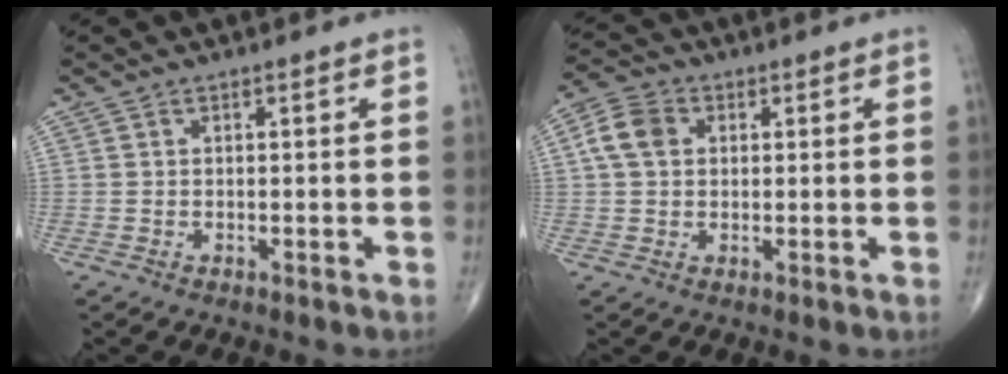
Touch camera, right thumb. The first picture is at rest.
{"total": 6.1, "force": [1.2, 4.6, 3.8], "torque": [-0.072, 0.012, 0.018]}